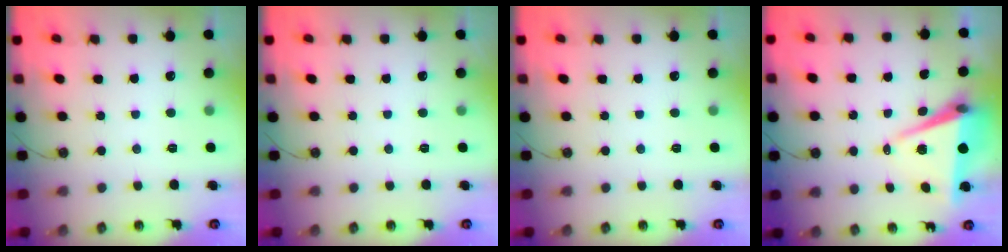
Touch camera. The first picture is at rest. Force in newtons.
{"total": 0.0}
{"total": 0.0}
{"total": 7.2, "press": 5.7, "slide": 4.3}